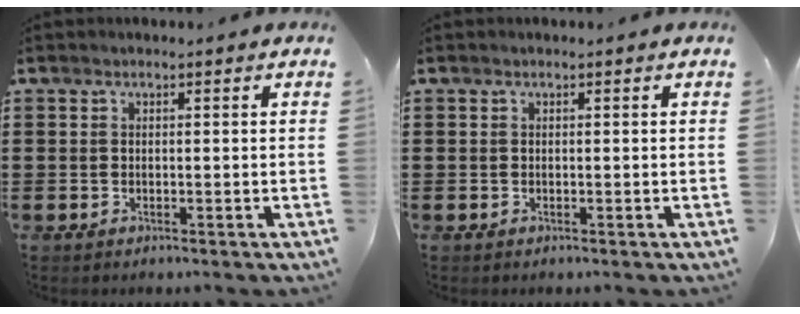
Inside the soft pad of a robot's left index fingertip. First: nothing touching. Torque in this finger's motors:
{"motor_torque": [0.00, 0.00, 0.00, 0.00]}